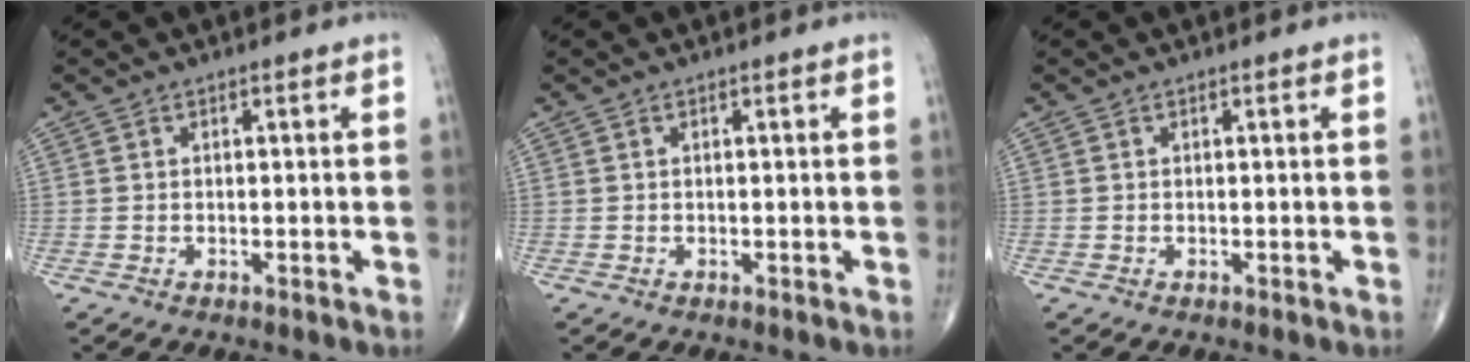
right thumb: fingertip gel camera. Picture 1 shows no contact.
{"total": 0.0}
{"total": 0.0}